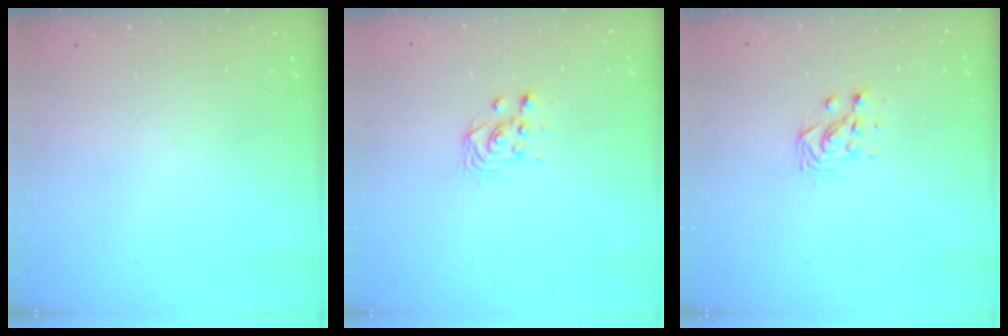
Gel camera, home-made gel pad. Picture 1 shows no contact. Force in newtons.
{"total": 3.0, "press": 3.0, "slide": 0.1}
{"total": 3.7, "press": 3.7, "slide": 0.3}